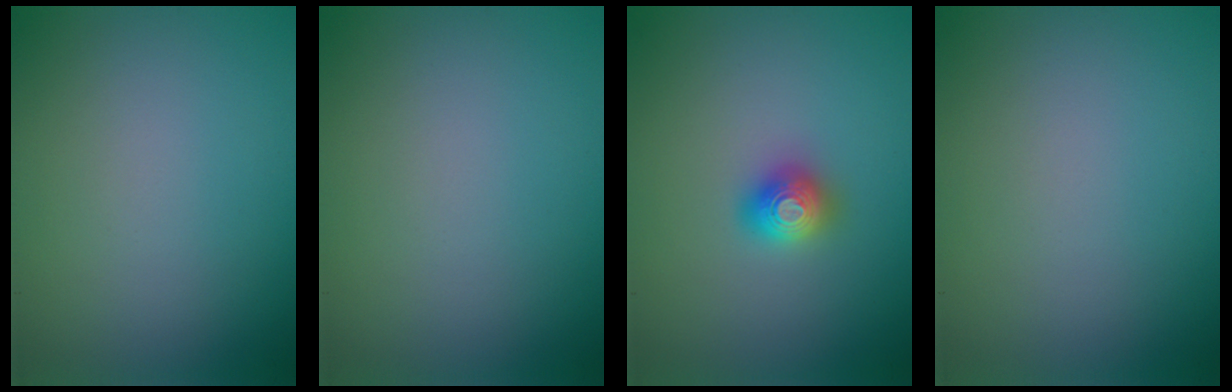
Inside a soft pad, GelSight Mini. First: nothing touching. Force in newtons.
{"total": 0.0}
{"total": 2.0, "press": 2.0, "slide": 0.1}
{"total": 0.0}